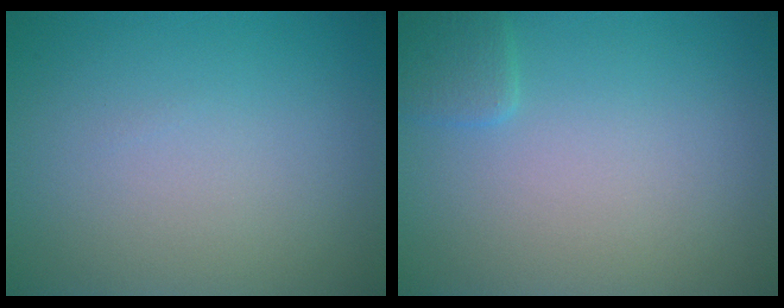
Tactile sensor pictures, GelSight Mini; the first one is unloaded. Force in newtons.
{"total": 1.3, "press": 1.3, "slide": 0.1}